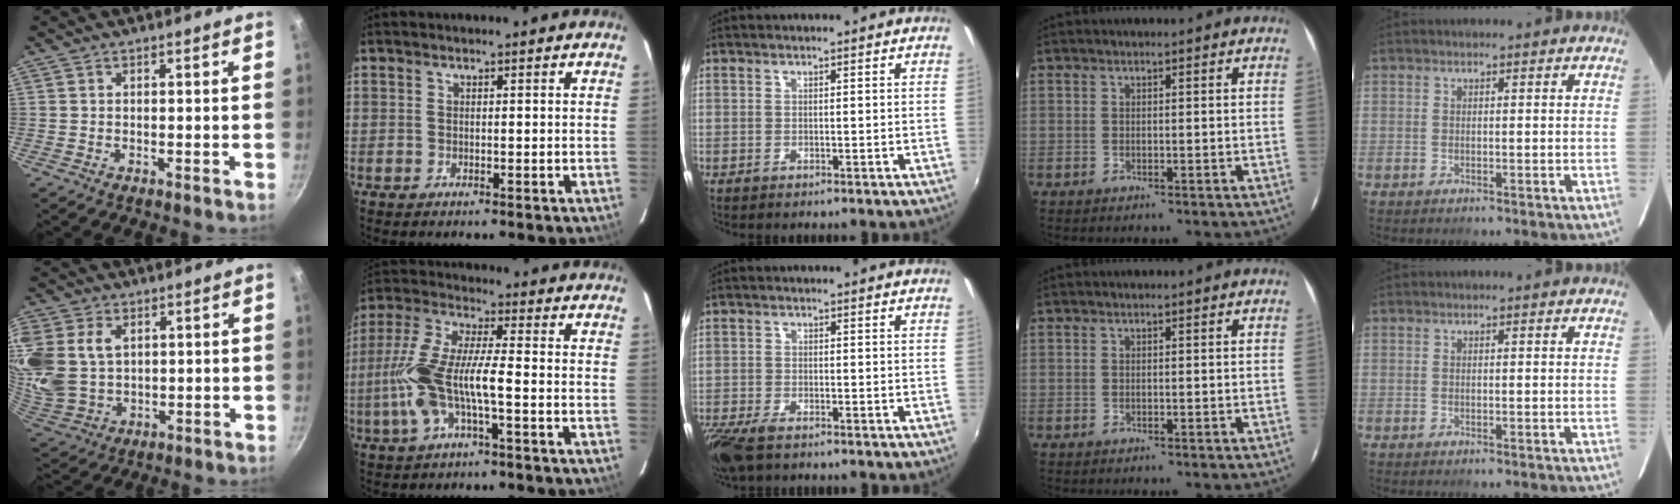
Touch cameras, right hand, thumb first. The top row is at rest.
{"thumb": {"total": 18.0, "force": [4.5, 13.5, 11.0], "torque": [-0.263, 0.005, 0.100]}, "index": {"total": 12.4, "force": [-3.3, 2.6, 11.7], "torque": [-0.251, 0.001, -0.062]}, "middle": {"total": 7.3, "force": [-5.4, 2.3, 4.3], "torque": [-0.112, -0.032, -0.106]}}